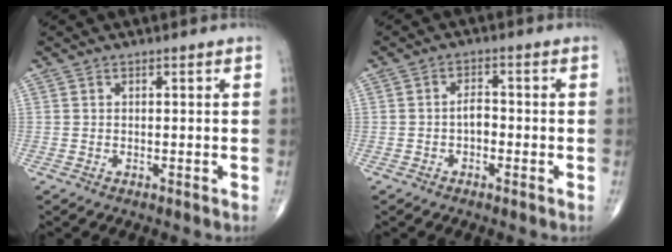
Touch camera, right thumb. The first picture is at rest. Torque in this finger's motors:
{"motor_torque": [2.57, 2.44, 1.37, -0.76, 0.25]}